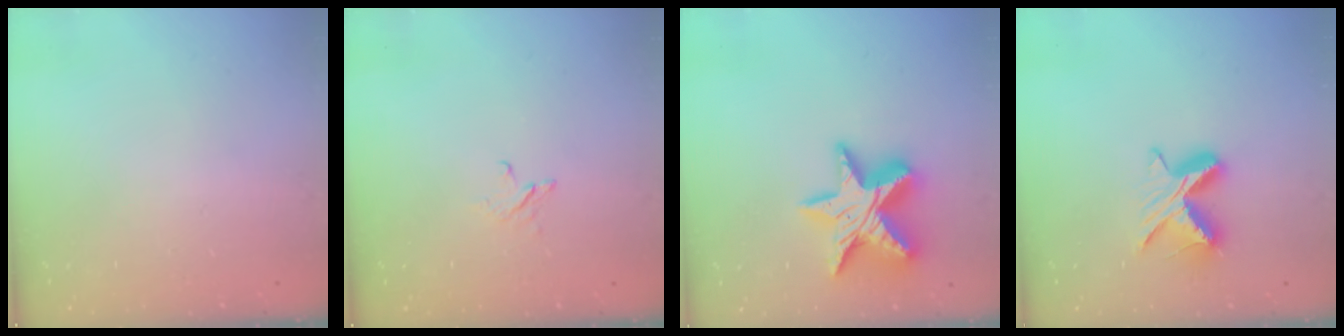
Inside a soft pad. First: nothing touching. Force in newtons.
{"total": 2.5, "press": 2.5, "slide": 0.3}
{"total": 17.4, "press": 17.4, "slide": 1.2}
{"total": 8.7, "press": 8.7, "slide": 0.6}